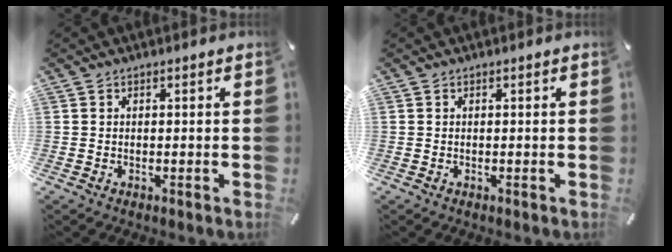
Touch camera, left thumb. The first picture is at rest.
{"total": 0.0}